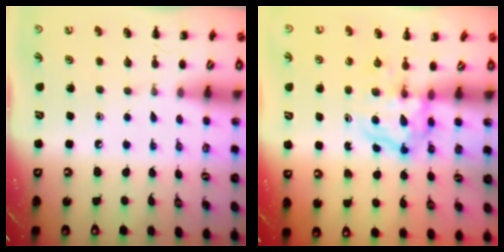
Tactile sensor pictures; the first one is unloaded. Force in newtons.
{"total": 3.8, "press": 3.8, "slide": 0.4}